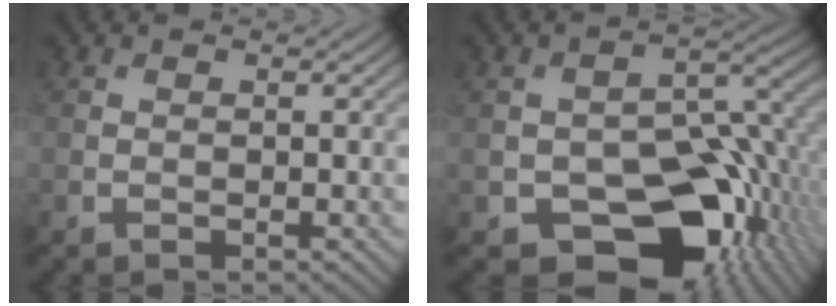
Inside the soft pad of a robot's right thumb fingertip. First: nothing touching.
{"total": 15.5, "force": [-6.6, 9.4, 10.3], "torque": [-0.134, -0.021, -0.109]}